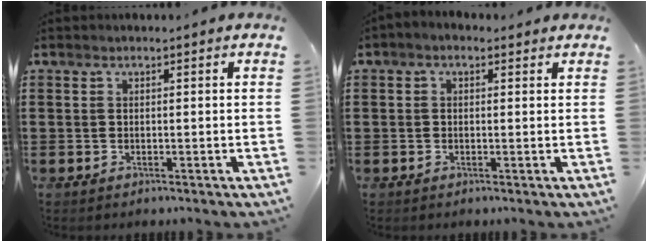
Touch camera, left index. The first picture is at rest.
{"total": 1.1, "force": [0.0, 0.7, 0.9], "torque": [-0.018, 0.005, -0.002]}